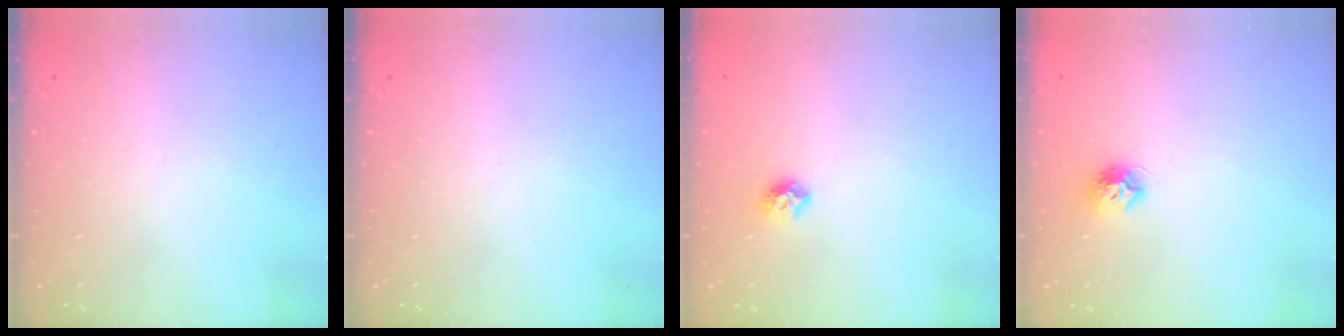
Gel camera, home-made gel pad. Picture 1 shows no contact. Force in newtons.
{"total": 0.0}
{"total": 6.1, "press": 6.0, "slide": 0.9}
{"total": 7.5, "press": 7.5, "slide": 0.7}